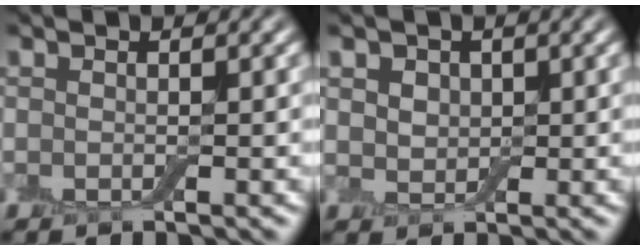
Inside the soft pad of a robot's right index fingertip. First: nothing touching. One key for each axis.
{"total": 3.3, "fx": 1.5, "fy": 2.5, "fz": 1.6, "tx": -0.035, "ty": 0.011, "tz": 0.017}